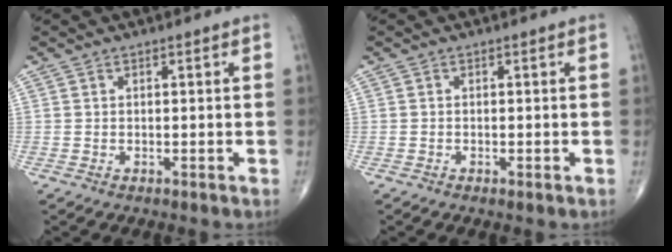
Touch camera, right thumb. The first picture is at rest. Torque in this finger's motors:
{"motor_torque": [0.16, 0.01, -0.23, -0.09, 0.04]}